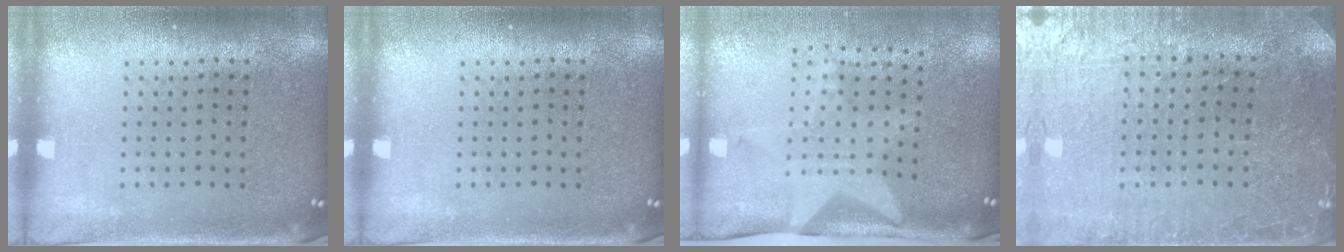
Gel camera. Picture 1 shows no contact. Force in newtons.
{"total": 0.0}
{"total": 2.0, "press": 1.5, "slide": 1.3}
{"total": 1.2, "press": 1.2, "slide": 0.1}